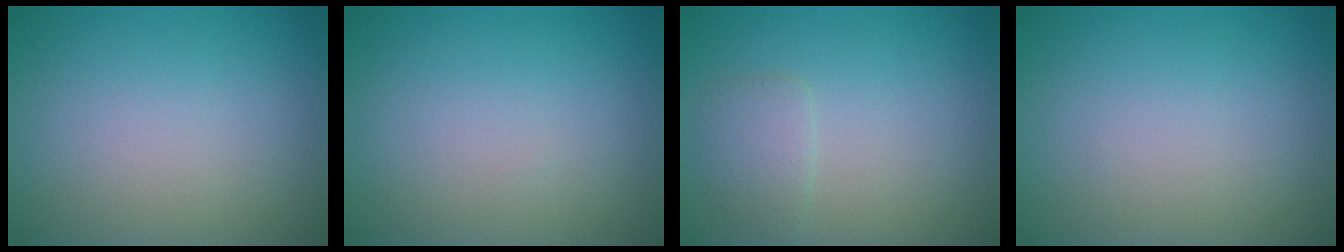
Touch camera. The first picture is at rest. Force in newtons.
{"total": 0.0}
{"total": 1.7, "press": 1.7, "slide": 0.1}
{"total": 0.0}